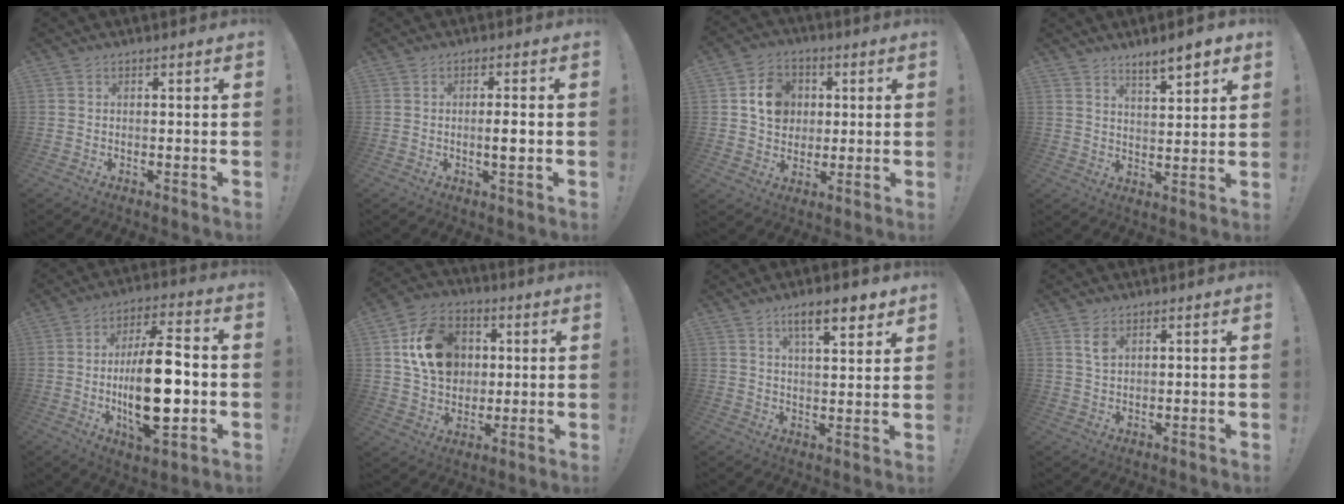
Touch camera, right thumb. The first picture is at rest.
{"total": 3.4, "force": [-0.6, 0.3, 3.3], "torque": [-0.048, -0.005, -0.014]}
{"total": 10.9, "force": [2.4, 9.5, 4.8], "torque": [-0.053, 0.000, 0.049]}
{"total": 7.4, "force": [5.8, 1.5, 4.4], "torque": [-0.057, -0.038, 0.096]}
{"total": 21.7, "force": [-2.4, 8.4, 19.9], "torque": [-0.351, 0.001, -0.040]}
{"total": 17.6, "force": [3.8, 14.1, 9.9], "torque": [-0.138, -0.004, 0.081]}
{"total": 9.7, "force": [5.9, 2.6, 7.2], "torque": [-0.098, -0.028, 0.096]}
{"total": 3.4, "force": [1.8, 1.7, 2.3], "torque": [-0.026, -0.009, 0.029]}